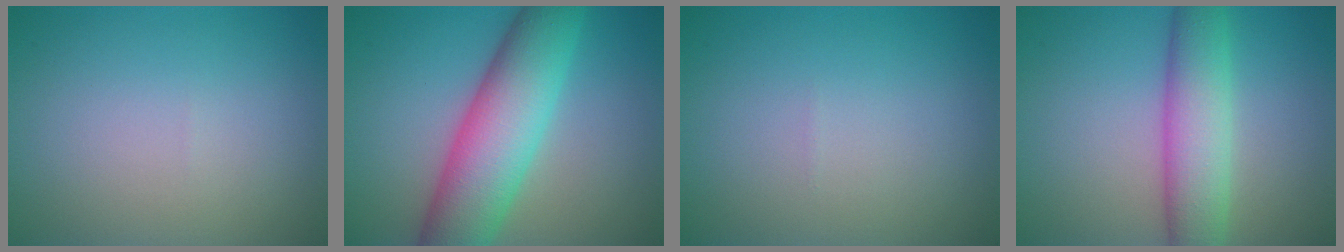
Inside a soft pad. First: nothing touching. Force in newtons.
{"total": 9.3, "press": 9.3, "slide": 0.2}
{"total": 0.0}
{"total": 5.7, "press": 5.7, "slide": 0.2}